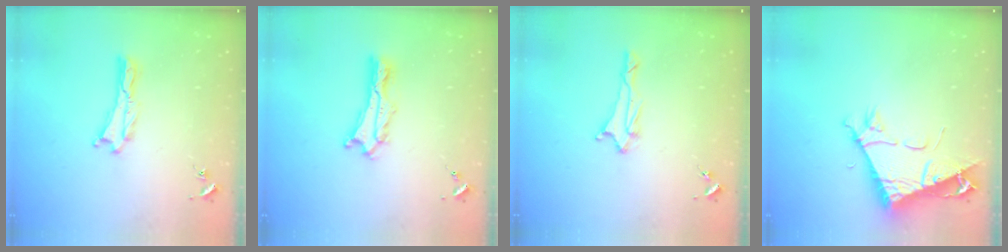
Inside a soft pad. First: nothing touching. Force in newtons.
{"total": 2.0, "press": 2.0, "slide": 0.2}
{"total": 1.9, "press": 1.9, "slide": 0.5}
{"total": 8.3, "press": 8.2, "slide": 0.9}